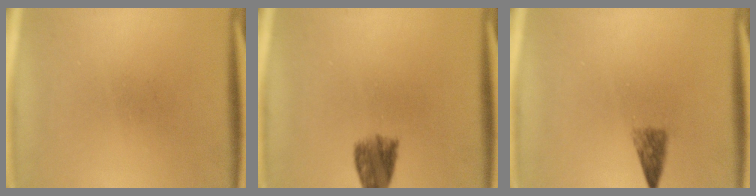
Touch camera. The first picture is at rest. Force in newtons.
{"total": 5.2}
{"total": 2.4}